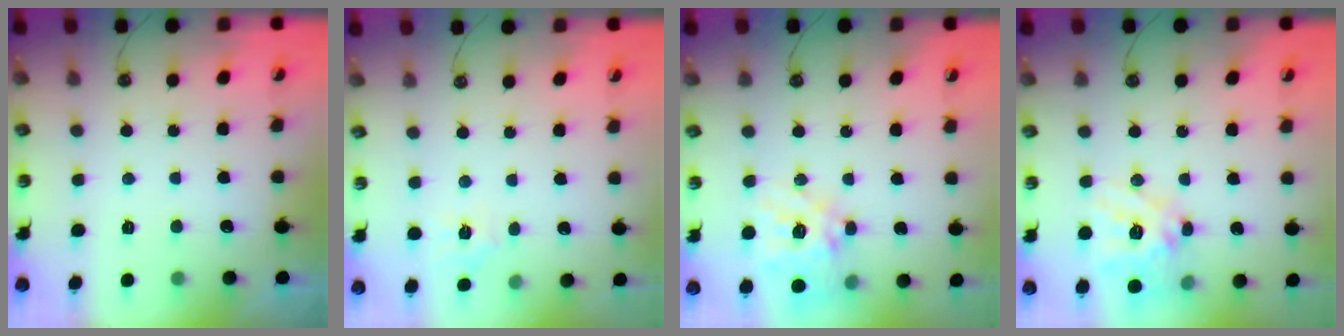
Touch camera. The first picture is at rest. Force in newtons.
{"total": 3.9, "press": 3.9, "slide": 0.4}
{"total": 16.7, "press": 16.6, "slide": 1.6}
{"total": 16.1, "press": 16.0, "slide": 2.4}